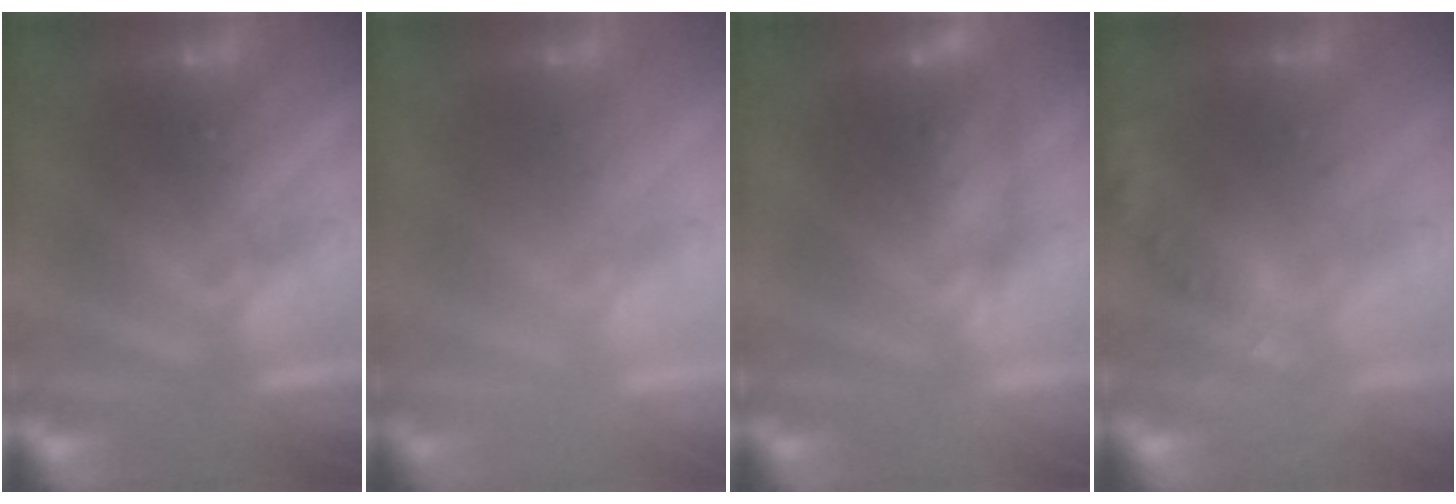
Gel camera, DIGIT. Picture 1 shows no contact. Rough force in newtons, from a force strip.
{"total": 2.2}
{"total": 4.8}
{"total": 1.8}